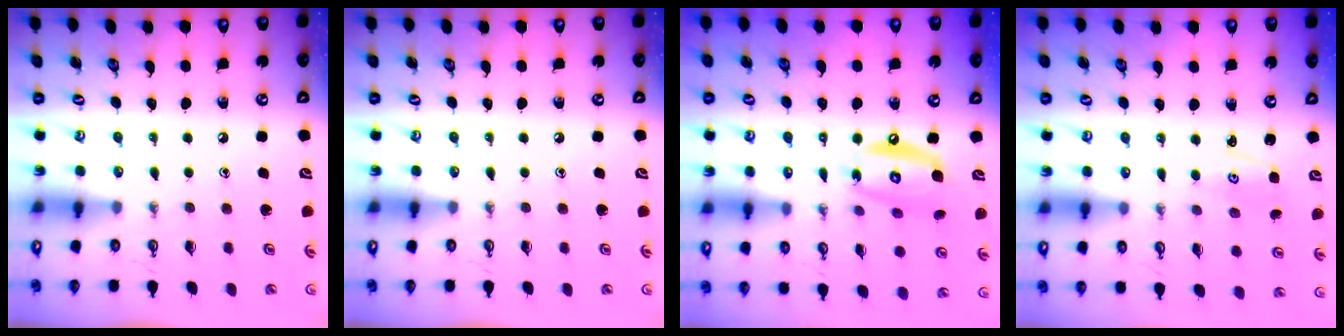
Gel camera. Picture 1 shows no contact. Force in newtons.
{"total": 0.0}
{"total": 12.9, "press": 12.8, "slide": 1.3}
{"total": 2.7, "press": 2.7, "slide": 0.4}